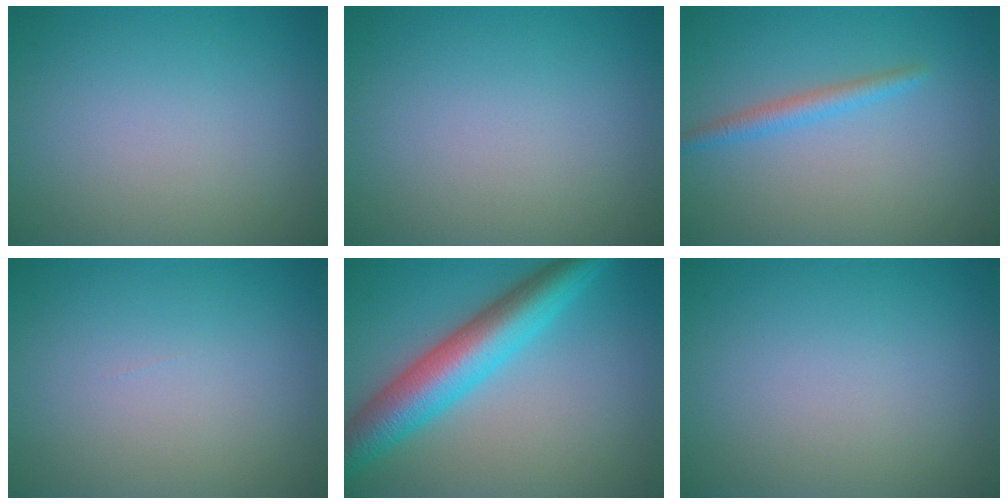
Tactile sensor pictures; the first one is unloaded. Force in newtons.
{"total": 0.0}
{"total": 1.8, "press": 1.8, "slide": 0.1}
{"total": 0.0}
{"total": 7.8, "press": 7.8, "slide": 0.1}
{"total": 0.0}